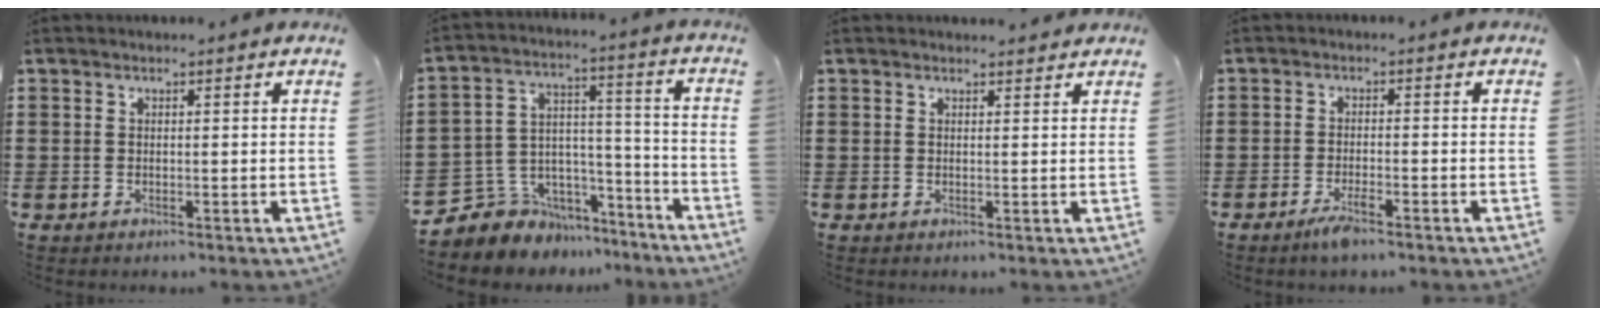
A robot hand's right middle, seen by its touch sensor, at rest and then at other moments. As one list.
[{"total": 6.2, "force": [-4.6, 4.1, -0.5], "torque": [-0.017, 0.003, -0.090]}, {"total": 0.9, "force": [0.8, 0.3, 0.1], "torque": [0.004, -0.002, 0.014]}, {"total": 2.9, "force": [-2.0, 0.3, 2.1], "torque": [-0.049, -0.004, -0.040]}]